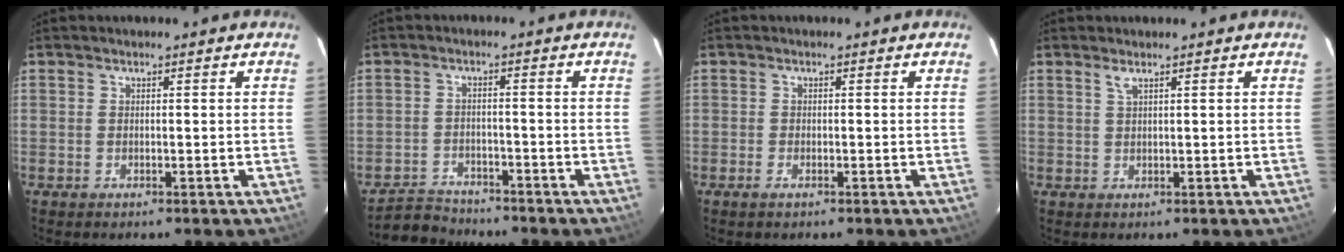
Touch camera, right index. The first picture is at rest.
{"total": 5.6, "force": [-5.2, 2.0, -0.2], "torque": [-0.013, 0.012, -0.092]}
{"total": 1.3, "force": [-0.8, 0.5, 0.8], "torque": [-0.018, -0.002, -0.016]}
{"total": 1.1, "force": [0.7, 0.0, 0.8], "torque": [-0.017, 0.002, 0.015]}